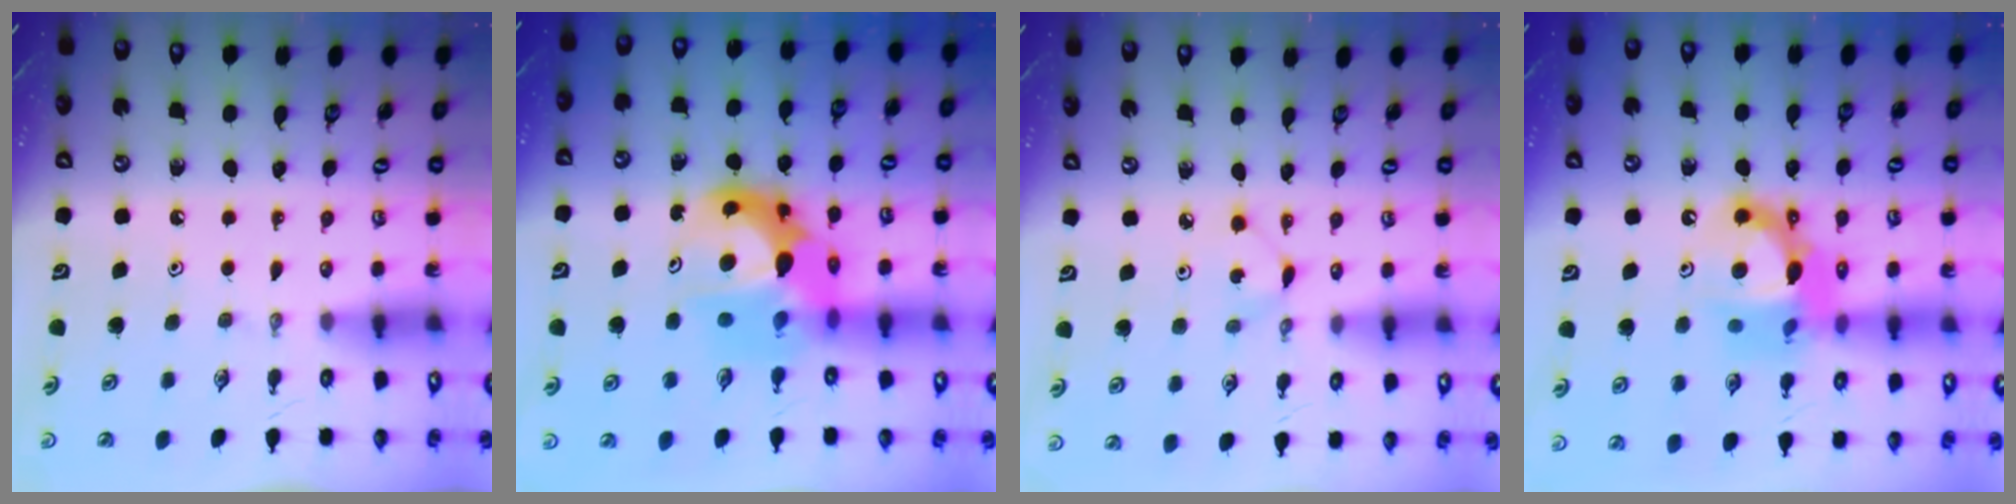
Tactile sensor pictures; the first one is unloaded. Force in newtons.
{"total": 13.9, "press": 13.8, "slide": 1.3}
{"total": 2.9, "press": 2.9, "slide": 0.4}
{"total": 13.9, "press": 13.8, "slide": 1.2}